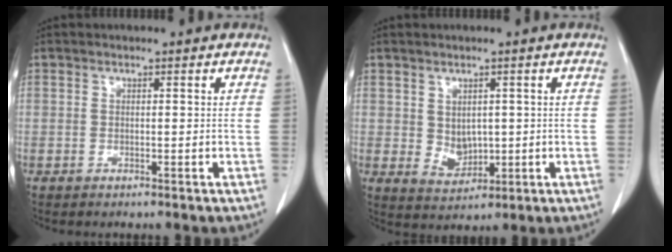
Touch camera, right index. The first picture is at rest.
{"total": 4.0, "force": [0.4, 3.0, 2.6], "torque": [-0.047, -0.004, 0.021]}